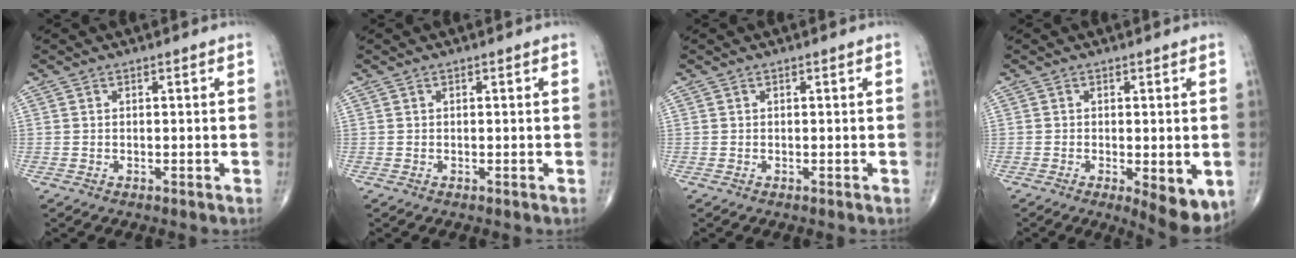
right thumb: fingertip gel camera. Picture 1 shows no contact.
{"total": 0.0}
{"total": 0.0}
{"total": 7.9, "force": [-2.3, 2.7, 7.1], "torque": [-0.090, -0.018, -0.030]}